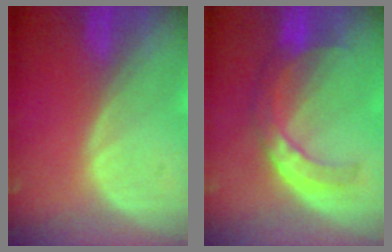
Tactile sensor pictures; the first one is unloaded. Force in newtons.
{"total": 7.7, "press": 6.6, "slide": 4.0}